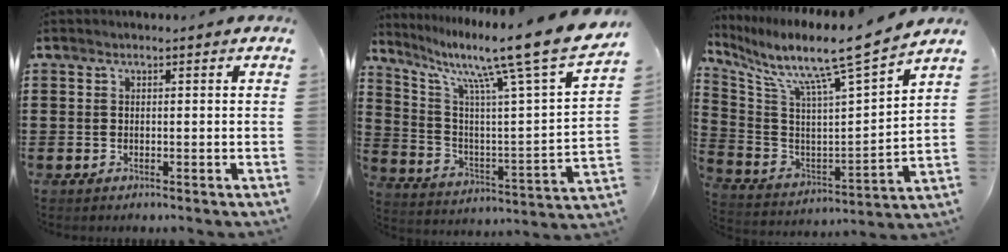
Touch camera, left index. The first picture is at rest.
{"total": 13.1, "force": [10.2, -0.2, 8.3], "torque": [-0.163, -0.082, 0.151]}
{"total": 10.2, "force": [8.5, -0.1, 5.6], "torque": [-0.135, -0.072, 0.129]}